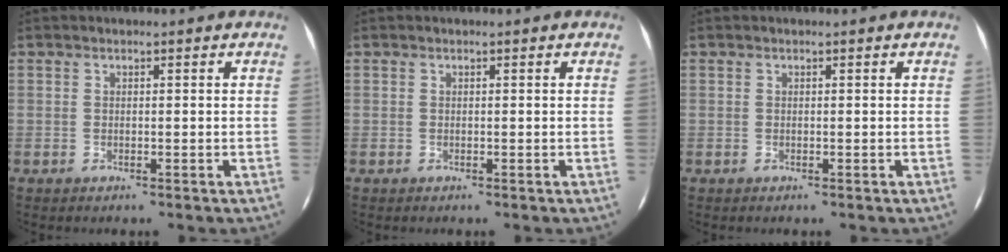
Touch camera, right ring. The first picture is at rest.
{"total": 0.0}
{"total": 0.0}